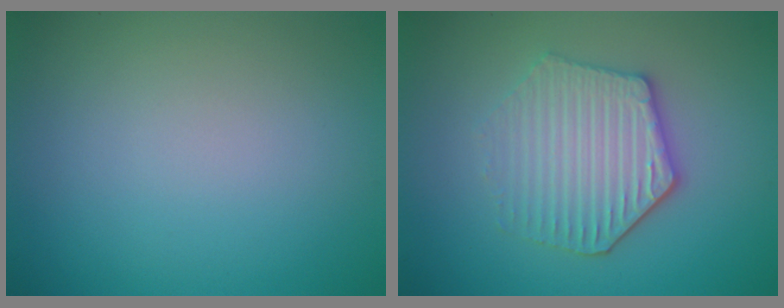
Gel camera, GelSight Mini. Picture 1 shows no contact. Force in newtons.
{"total": 4.3, "press": 4.0, "slide": 1.8}